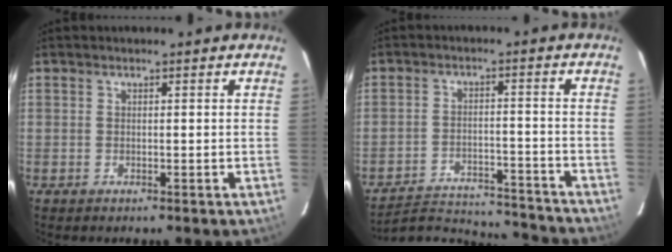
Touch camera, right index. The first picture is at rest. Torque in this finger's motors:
{"motor_torque": [-0.31, -0.16, -0.90, -0.21]}